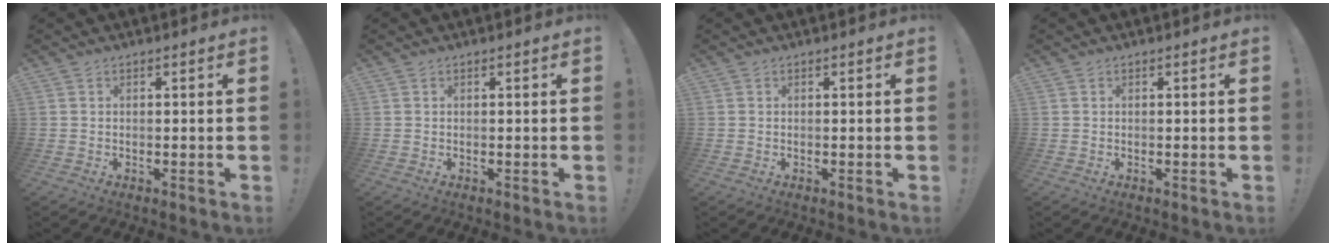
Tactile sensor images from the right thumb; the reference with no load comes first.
{"total": 0.0}
{"total": 0.0}
{"total": 0.0}